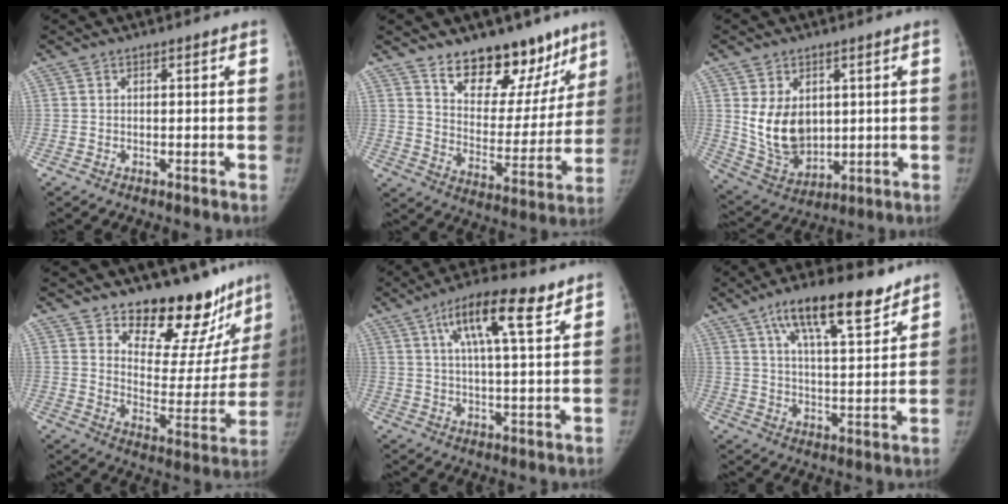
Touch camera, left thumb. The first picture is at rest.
{"total": 18.7, "force": [13.2, 9.8, 8.9], "torque": [-0.058, -0.085, 0.197]}
{"total": 11.6, "force": [2.1, 8.3, 7.8], "torque": [-0.103, -0.023, 0.063]}
{"total": 19.1, "force": [15.7, 8.6, 6.5], "torque": [-0.021, -0.126, 0.212]}
{"total": 12.7, "force": [6.7, 3.3, 10.3], "torque": [-0.159, -0.011, 0.107]}
{"total": 15.5, "force": [9.8, 5.0, 10.9], "torque": [-0.150, -0.037, 0.161]}